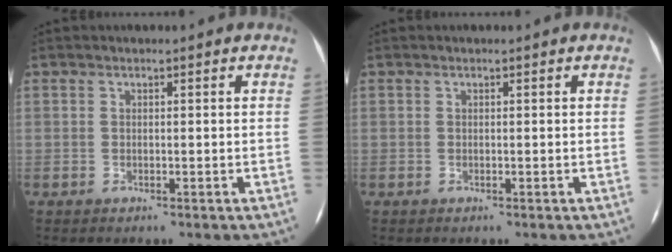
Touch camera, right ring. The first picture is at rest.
{"total": 0.0}